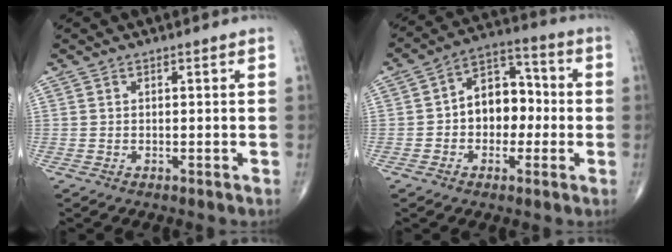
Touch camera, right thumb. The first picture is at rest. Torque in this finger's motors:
{"motor_torque": [0.10, 0.34, 0.74, 0.07, 0.20]}